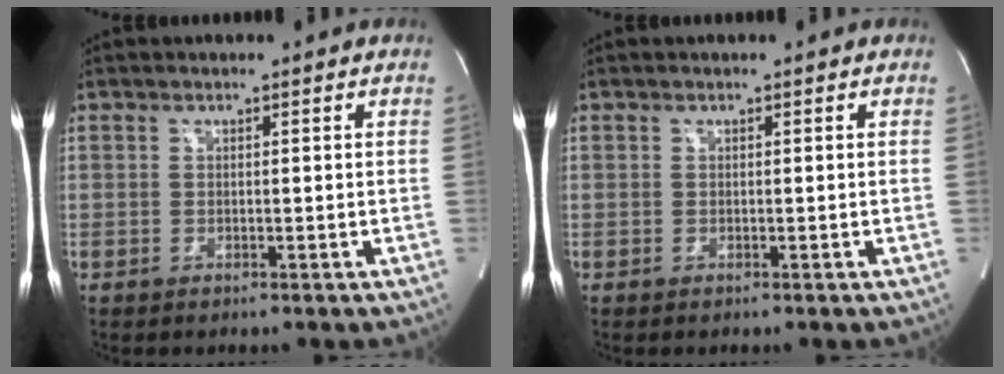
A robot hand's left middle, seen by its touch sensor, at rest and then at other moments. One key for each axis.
{"total": 0.0}